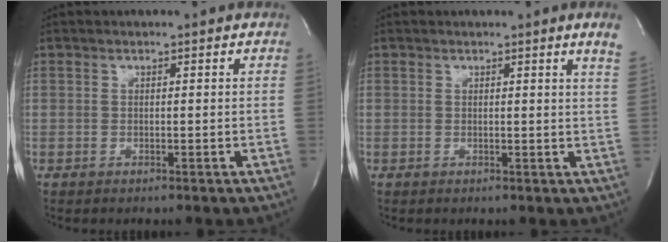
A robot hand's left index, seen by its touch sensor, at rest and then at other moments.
{"total": 2.7, "force": [2.1, -0.8, 1.6], "torque": [-0.026, -0.016, 0.014]}